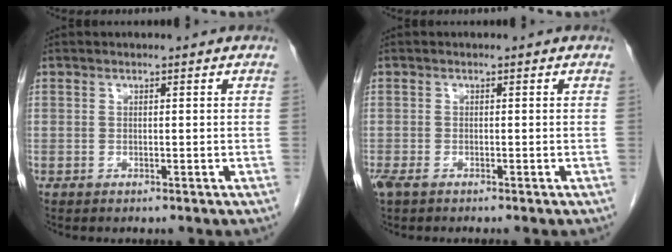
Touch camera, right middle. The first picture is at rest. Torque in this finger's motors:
{"motor_torque": [0.64, -0.39, 0.01, 0.04]}